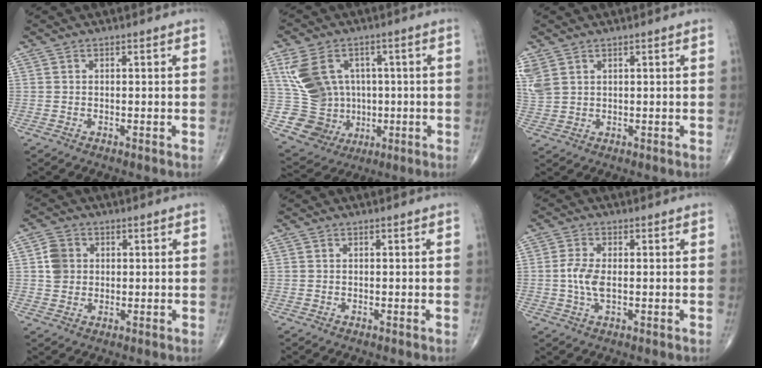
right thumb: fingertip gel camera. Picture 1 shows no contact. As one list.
[{"total": 15.0, "force": [2.0, 12.5, 8.0], "torque": [-0.129, 0.006, 0.061]}, {"total": 5.0, "force": [2.6, 3.2, 2.8], "torque": [-0.078, 0.003, 0.066]}, {"total": 5.0, "force": [0.8, 4.4, 2.3], "torque": [-0.023, 0.002, 0.010]}, {"total": 0.0}, {"total": 4.8, "force": [-0.1, 2.3, 4.2], "torque": [-0.096, 0.001, -0.005]}]